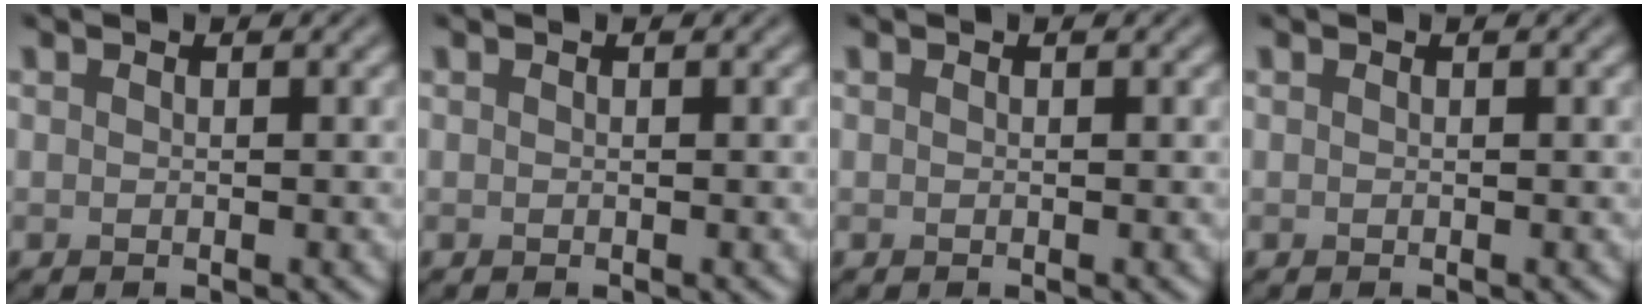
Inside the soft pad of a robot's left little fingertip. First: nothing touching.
{"total": 0.0}
{"total": 0.0}
{"total": 0.0}